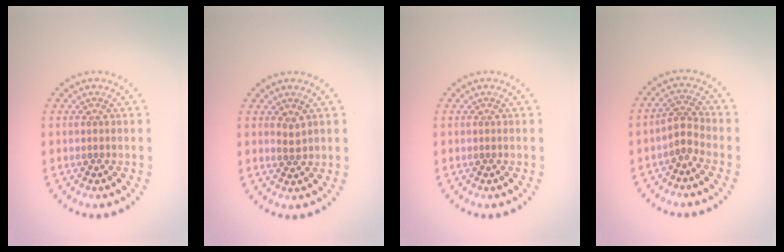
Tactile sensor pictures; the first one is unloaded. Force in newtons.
{"total": 1.1, "press": 1.0, "slide": 0.5}
{"total": 0.0}
{"total": 1.9, "press": 1.4, "slide": 1.3}